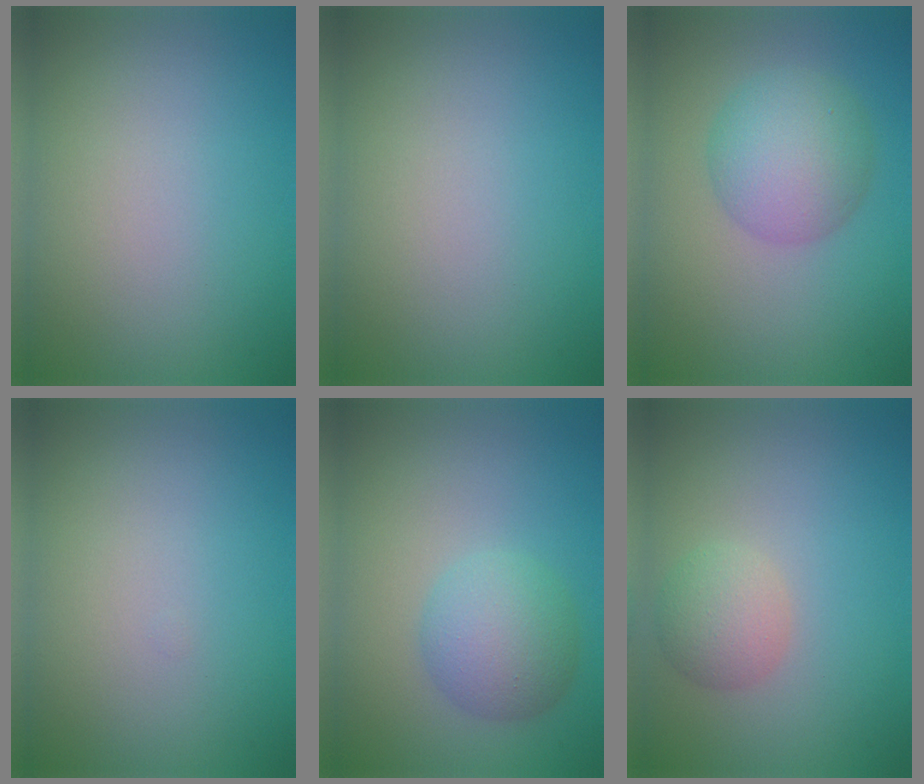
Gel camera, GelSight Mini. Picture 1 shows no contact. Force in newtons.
{"total": 0.0}
{"total": 5.5, "press": 5.5, "slide": 0.1}
{"total": 0.0}
{"total": 4.4, "press": 4.4, "slide": 0.1}
{"total": 2.7, "press": 2.7, "slide": 0.1}